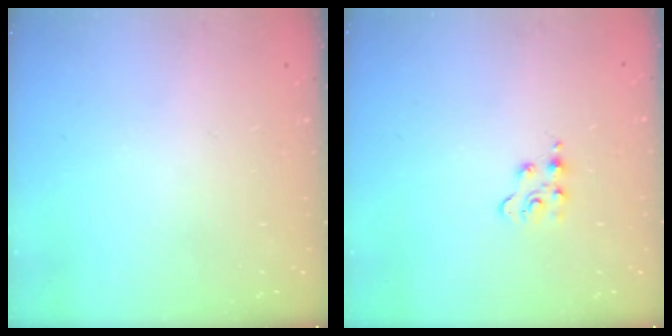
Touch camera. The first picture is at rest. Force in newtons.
{"total": 3.0, "press": 3.0, "slide": 0.4}